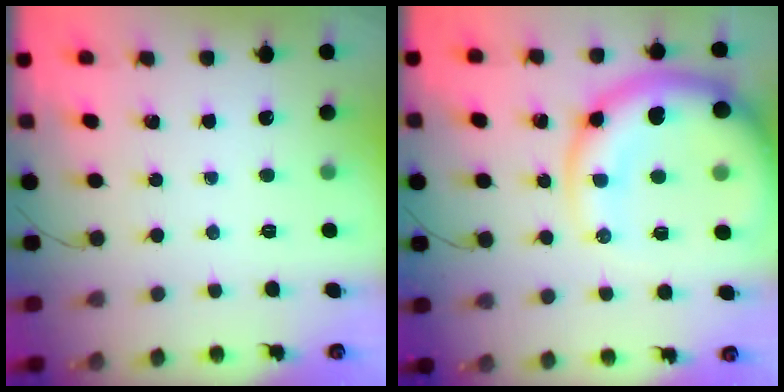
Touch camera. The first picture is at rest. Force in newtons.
{"total": 16.4, "press": 15.8, "slide": 4.5}